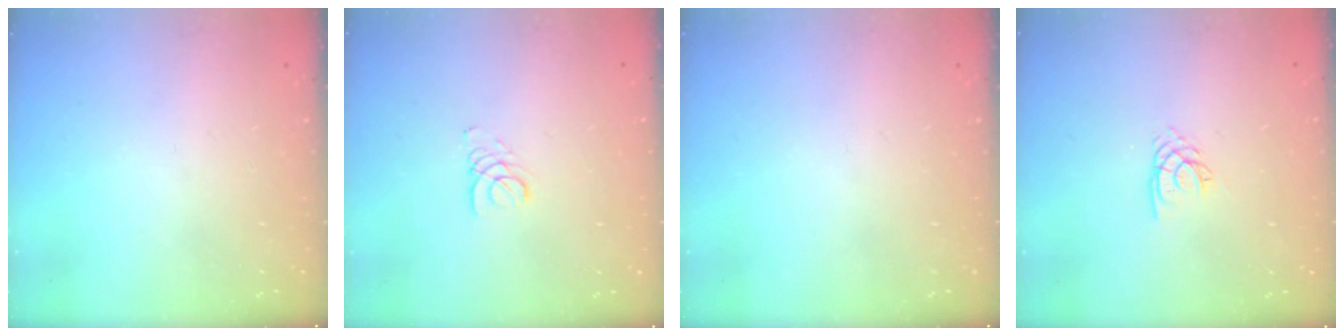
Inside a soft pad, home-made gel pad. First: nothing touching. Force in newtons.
{"total": 2.1, "press": 2.1, "slide": 0.2}
{"total": 0.0}
{"total": 2.0, "press": 2.0, "slide": 0.2}